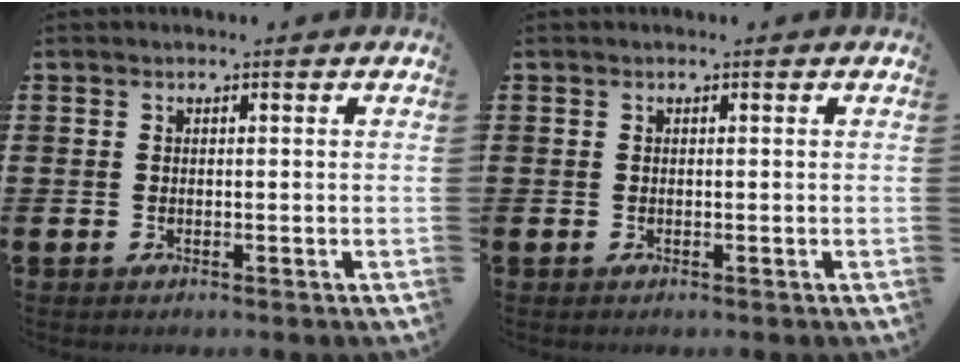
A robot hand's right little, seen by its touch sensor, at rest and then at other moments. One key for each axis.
{"total": 0.0}